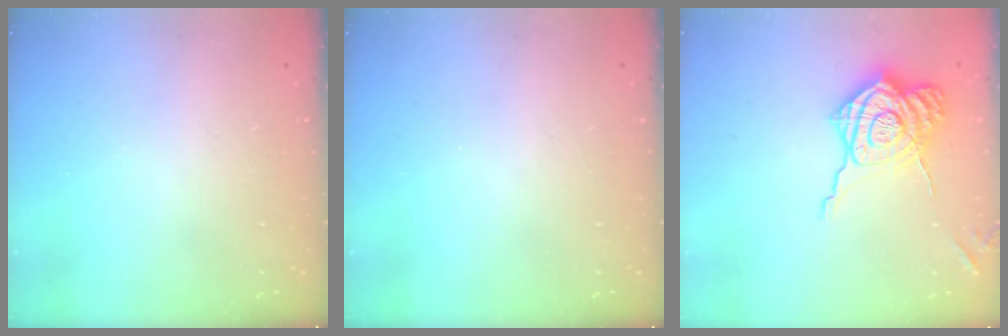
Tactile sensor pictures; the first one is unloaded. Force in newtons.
{"total": 0.0}
{"total": 16.6, "press": 16.5, "slide": 1.4}